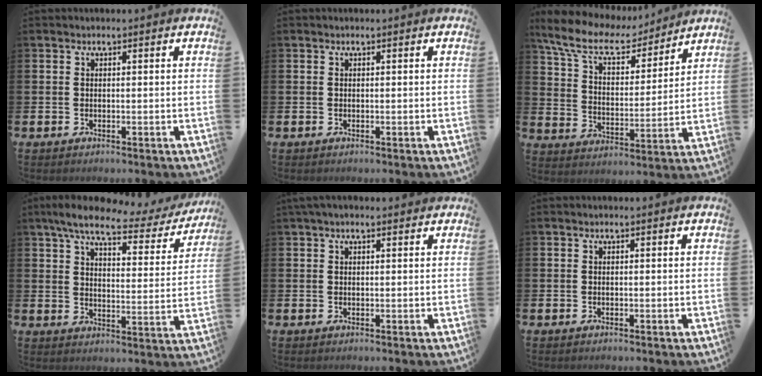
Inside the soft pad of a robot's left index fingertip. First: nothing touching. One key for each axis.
{"total": 0.0}
{"total": 10.1, "fx": 8.5, "fy": 3.6, "fz": 4.0, "tx": -0.113, "ty": -0.052, "tz": 0.148}
{"total": 7.5, "fx": 6.0, "fy": 2.0, "fz": 4.0, "tx": -0.090, "ty": -0.032, "tz": 0.095}
{"total": 1.5, "fx": 1.1, "fy": 0.3, "fz": 0.9, "tx": -0.014, "ty": 0.003, "tz": 0.019}
{"total": 0.0}